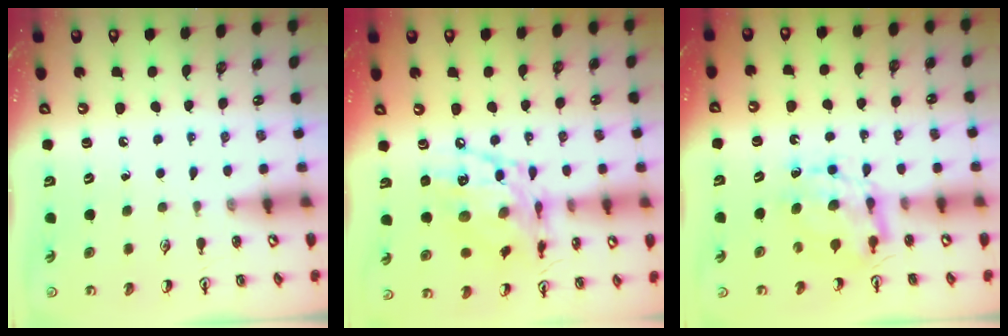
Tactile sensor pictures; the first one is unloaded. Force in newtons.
{"total": 15.4, "press": 15.3, "slide": 1.5}
{"total": 7.2, "press": 7.2, "slide": 0.2}